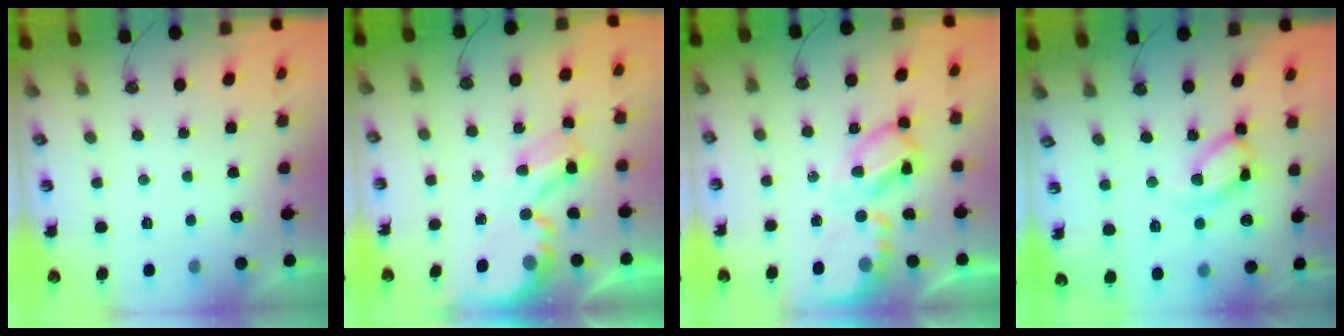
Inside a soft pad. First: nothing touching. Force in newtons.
{"total": 5.5, "press": 5.5, "slide": 0.3}
{"total": 10.4, "press": 10.4, "slide": 0.9}
{"total": 12.2, "press": 12.2, "slide": 0.8}